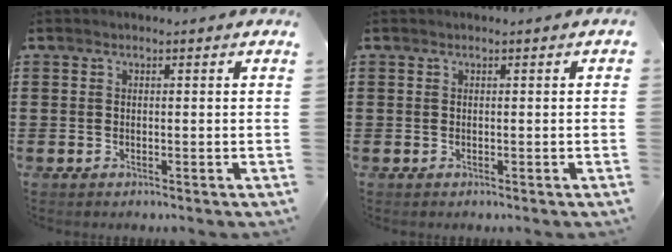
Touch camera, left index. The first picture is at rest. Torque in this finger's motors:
{"motor_torque": [2.04, -0.10, 0.16, 0.01]}